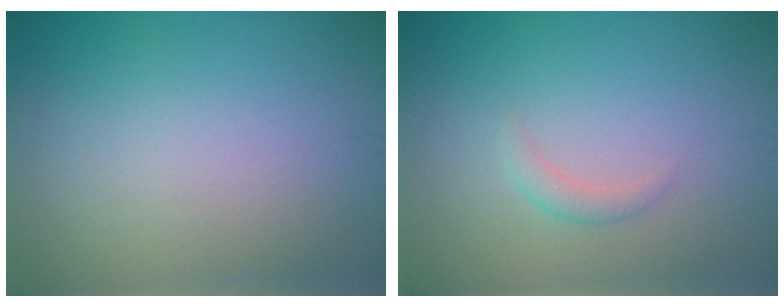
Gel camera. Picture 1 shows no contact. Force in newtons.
{"total": 1.1, "press": 1.1, "slide": 0.1}